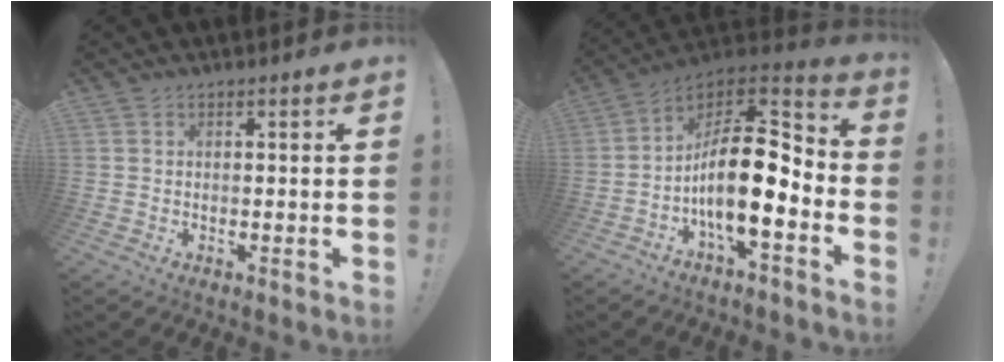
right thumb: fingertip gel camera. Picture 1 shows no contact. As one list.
[{"total": 17.4, "force": [-3.7, 7.4, 15.4], "torque": [-0.263, 0.012, -0.060]}]